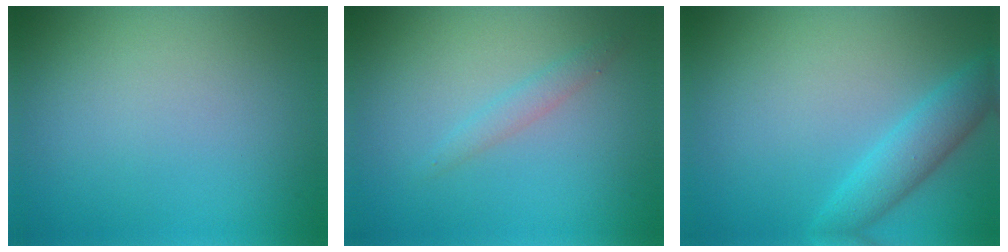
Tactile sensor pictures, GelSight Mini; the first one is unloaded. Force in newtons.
{"total": 1.4, "press": 1.4, "slide": 0.1}
{"total": 3.3, "press": 3.3, "slide": 0.1}